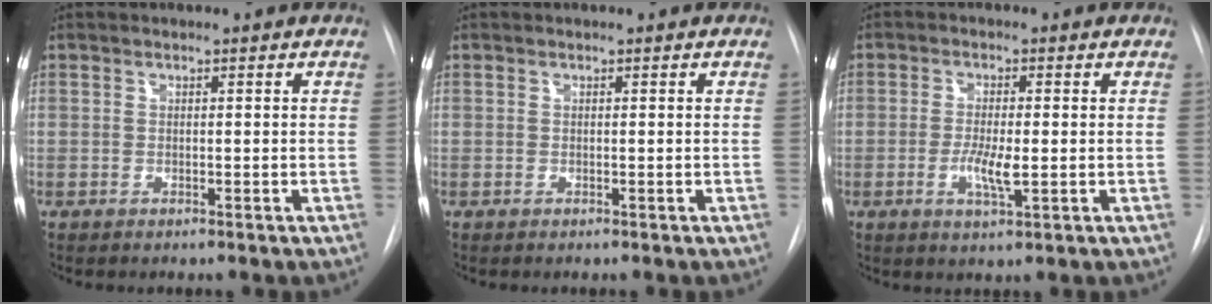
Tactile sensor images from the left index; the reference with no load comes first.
{"total": 0.0}
{"total": 4.4, "force": [-0.8, 1.0, 4.2], "torque": [-0.083, -0.006, -0.013]}